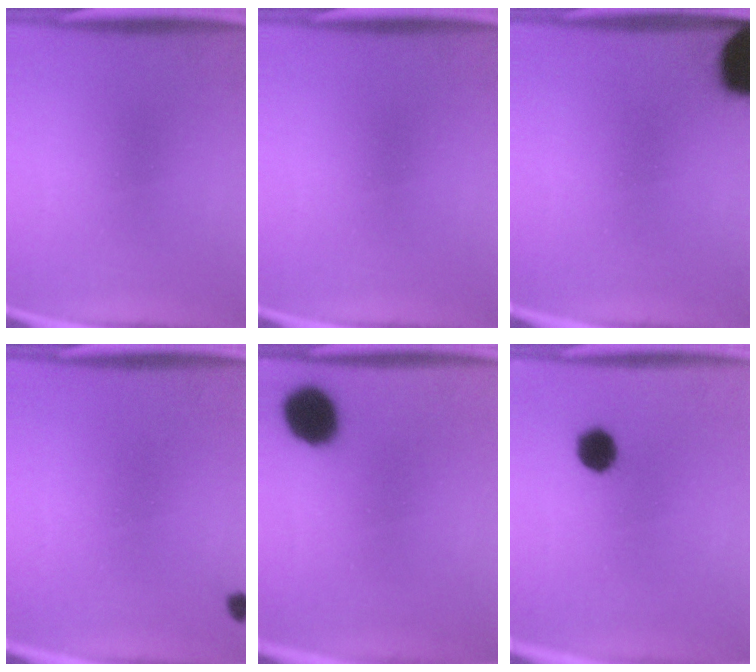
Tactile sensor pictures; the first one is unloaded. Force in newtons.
{"total": 0.0}
{"total": 18.9}
{"total": 1.0}
{"total": 12.1}
{"total": 5.7}